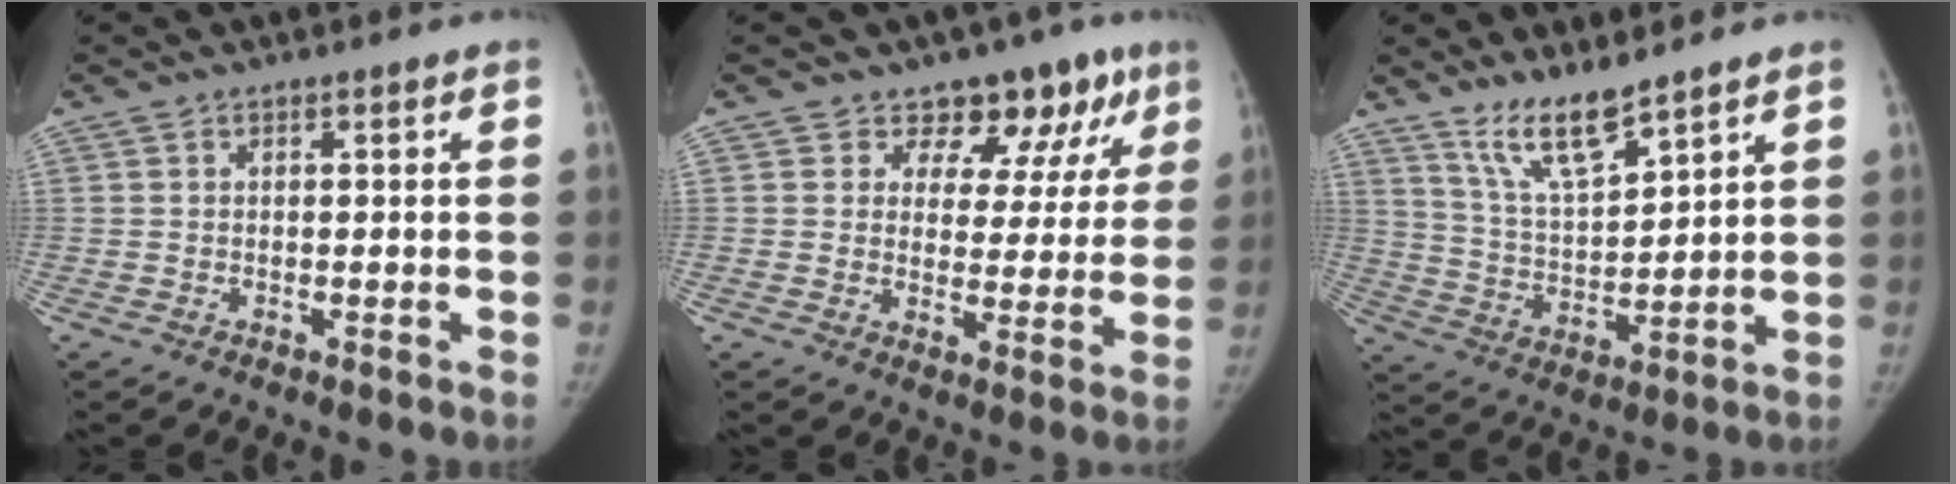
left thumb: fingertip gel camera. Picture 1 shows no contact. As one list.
[{"total": 11.6, "force": [7.9, 7.8, 3.5], "torque": [0.012, -0.031, 0.080]}, {"total": 9.8, "force": [7.8, 2.0, 5.6], "torque": [-0.096, -0.059, 0.160]}]